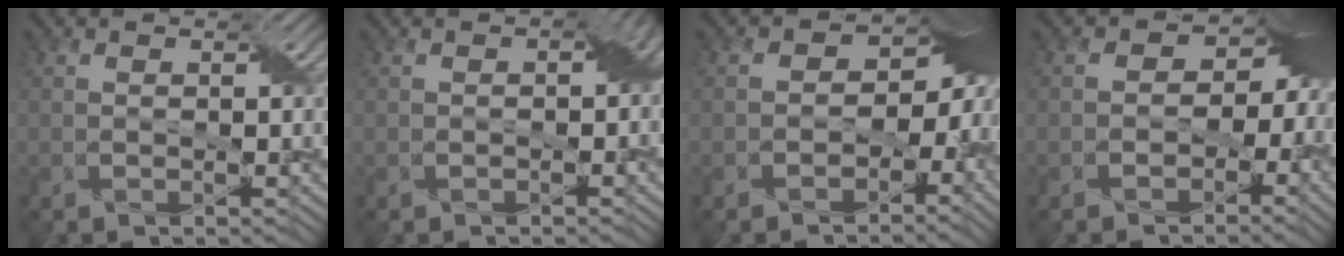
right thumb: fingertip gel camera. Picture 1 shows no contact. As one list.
[{"total": 3.4, "force": [-0.5, 1.8, 2.9], "torque": [-0.036, -0.003, -0.004]}, {"total": 9.6, "force": [-2.2, 7.0, 6.2], "torque": [-0.046, -0.014, -0.029]}, {"total": 7.8, "force": [-1.6, 6.1, 4.6], "torque": [-0.019, -0.010, -0.027]}]